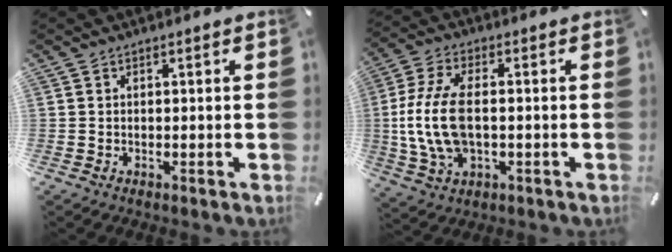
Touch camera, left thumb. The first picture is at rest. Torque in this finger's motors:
{"motor_torque": [1.20, 1.11, 1.91, 0.06, 0.63]}